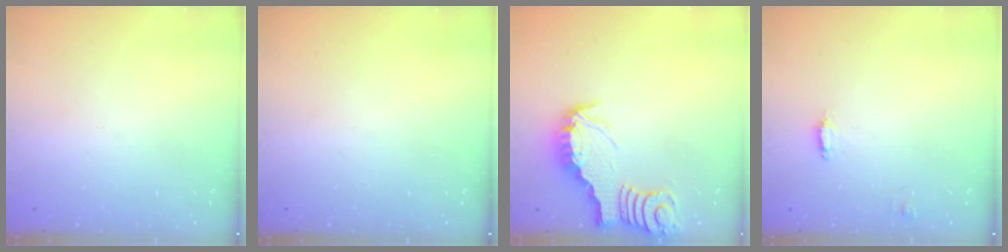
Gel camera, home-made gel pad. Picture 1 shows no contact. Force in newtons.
{"total": 0.0}
{"total": 3.0, "press": 3.0, "slide": 0.3}
{"total": 6.1, "press": 6.1, "slide": 0.6}